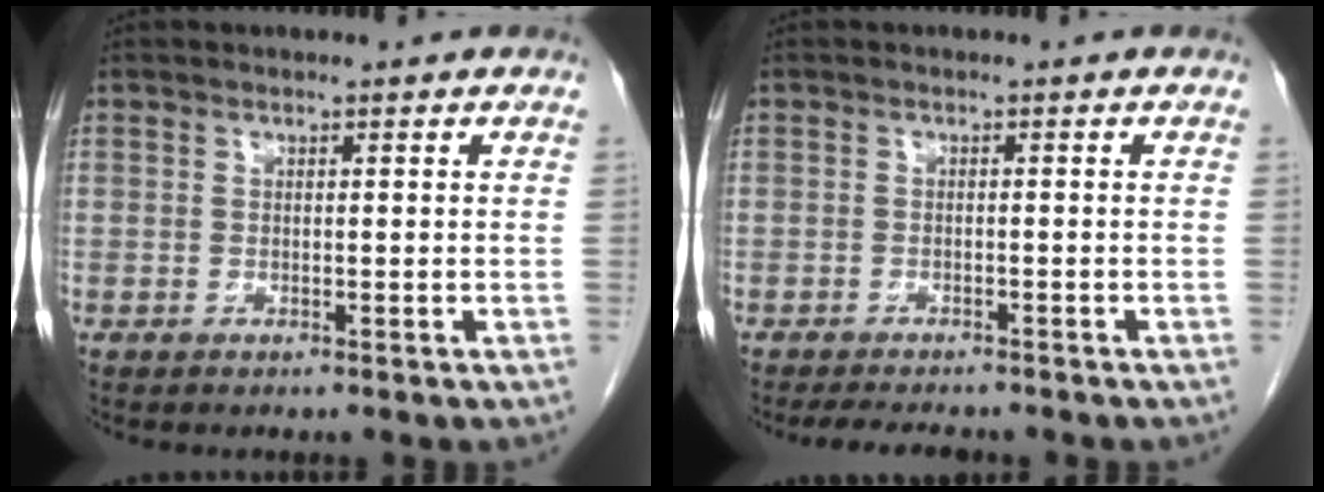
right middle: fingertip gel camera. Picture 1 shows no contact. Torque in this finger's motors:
{"motor_torque": [0.03, -0.02, -0.01, 0.00]}